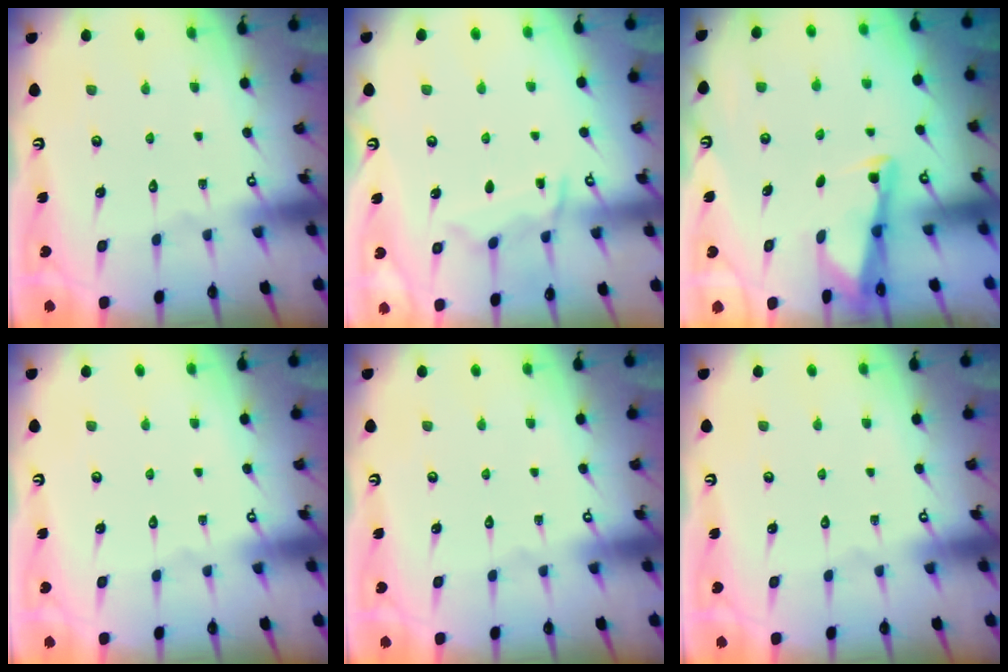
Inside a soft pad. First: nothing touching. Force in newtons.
{"total": 8.1, "press": 8.1, "slide": 0.5}
{"total": 2.7, "press": 2.7, "slide": 0.1}
{"total": 0.0}
{"total": 0.0}
{"total": 0.0}